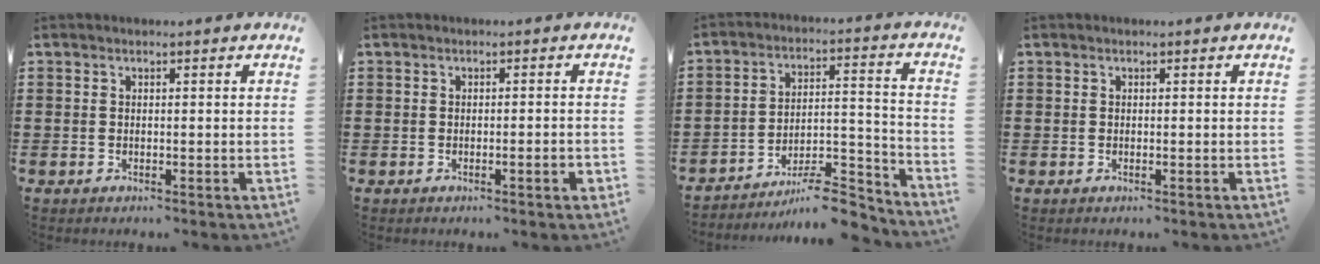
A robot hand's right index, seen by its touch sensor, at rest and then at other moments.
{"total": 1.6, "force": [-0.6, 0.0, 1.4], "torque": [-0.022, -0.001, -0.011]}
{"total": 9.4, "force": [-8.4, 1.9, 3.7], "torque": [-0.043, 0.027, -0.159]}
{"total": 0.0}